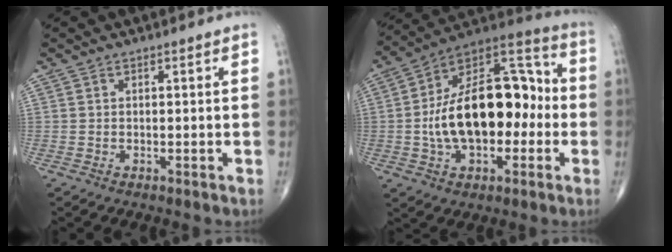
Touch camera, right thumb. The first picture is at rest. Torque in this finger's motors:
{"motor_torque": [2.36, 2.51, 1.80, -0.34, 0.21]}